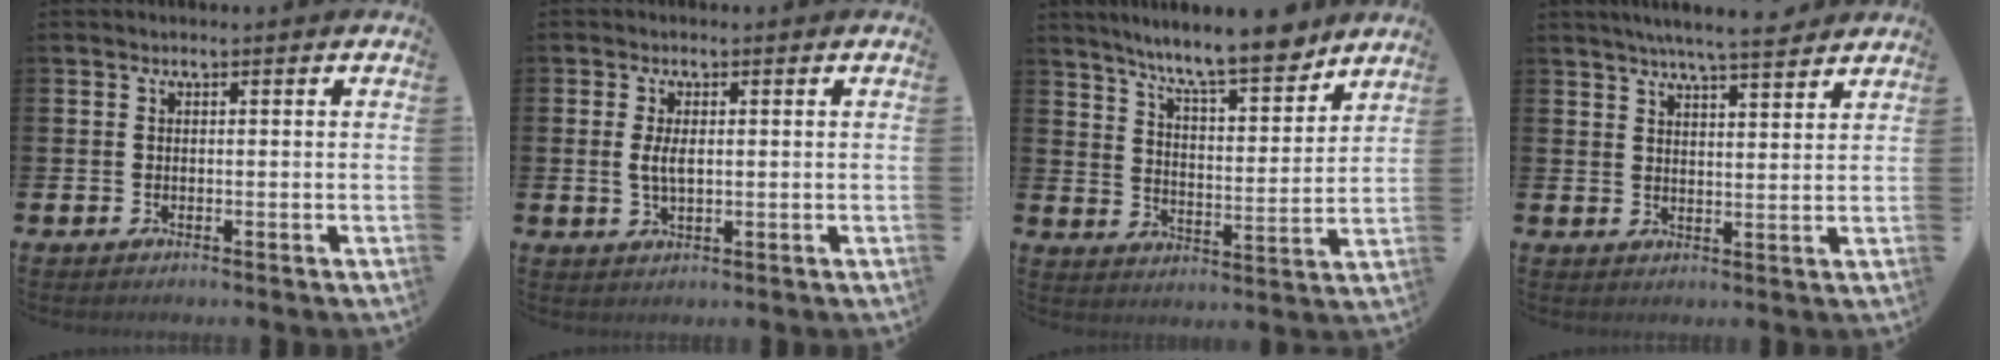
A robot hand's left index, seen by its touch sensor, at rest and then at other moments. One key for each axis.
{"total": 2.9, "fx": 0.3, "fy": 1.3, "fz": 2.6, "tx": -0.050, "ty": 0.005, "tz": 0.003}
{"total": 10.1, "fx": 9.1, "fy": 0.9, "fz": 4.4, "tx": -0.100, "ty": -0.053, "tz": 0.157}
{"total": 5.9, "fx": 5.6, "fy": -0.1, "fz": 1.8, "tx": -0.045, "ty": -0.022, "tz": 0.099}